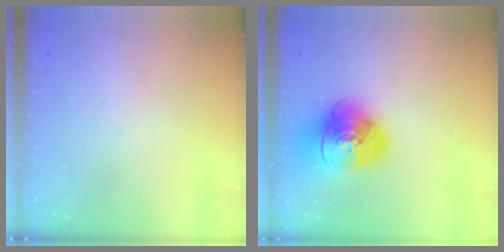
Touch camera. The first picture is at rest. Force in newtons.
{"total": 16.8, "press": 16.6, "slide": 2.5}